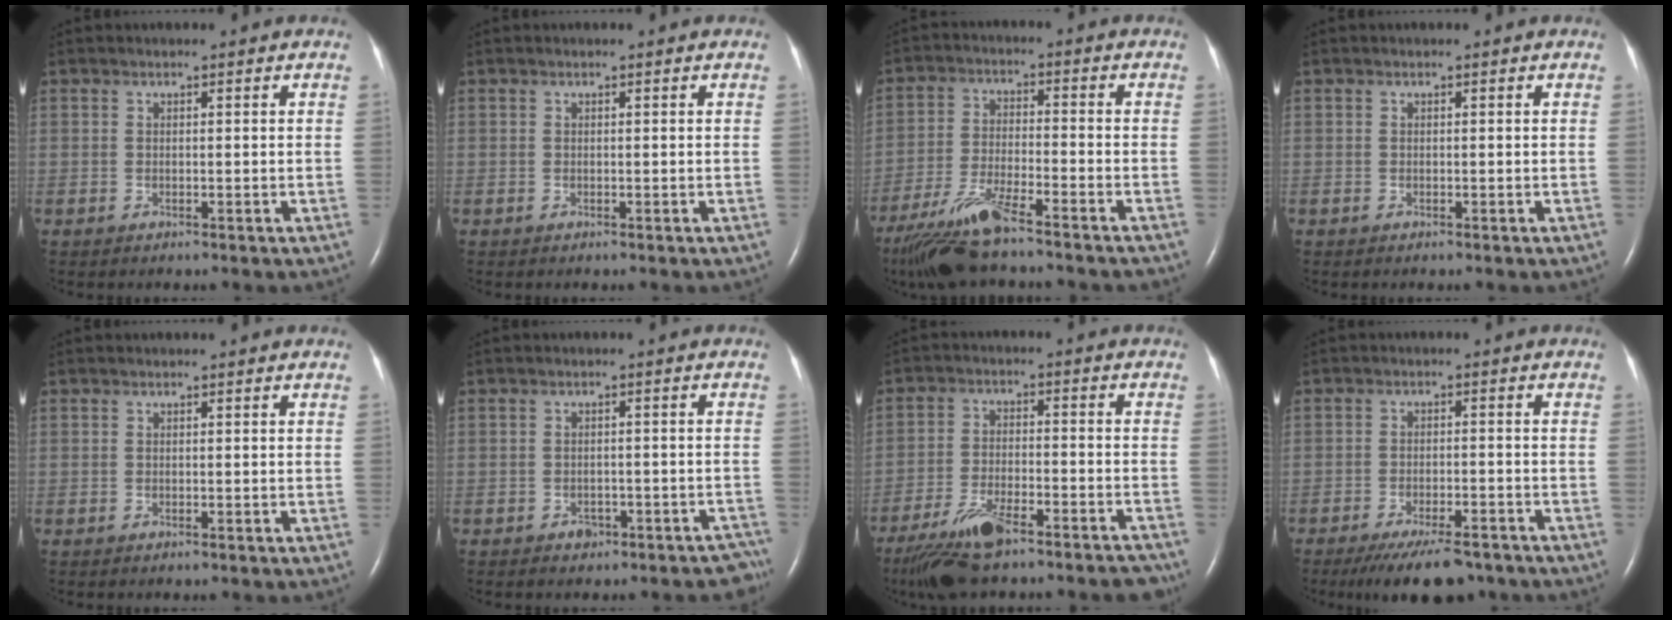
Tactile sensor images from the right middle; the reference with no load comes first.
{"total": 0.0}
{"total": 11.0, "force": [-9.0, 0.8, 6.4], "torque": [-0.126, -0.024, -0.158]}
{"total": 0.0}
{"total": 0.0}
{"total": 4.7, "force": [-3.8, 2.7, 0.9], "torque": [0.011, 0.020, -0.048]}
{"total": 13.6, "force": [-11.2, 2.6, 7.3], "torque": [-0.119, -0.004, -0.182]}
{"total": 10.0, "force": [-8.1, 2.6, 5.1], "torque": [-0.080, -0.014, -0.124]}